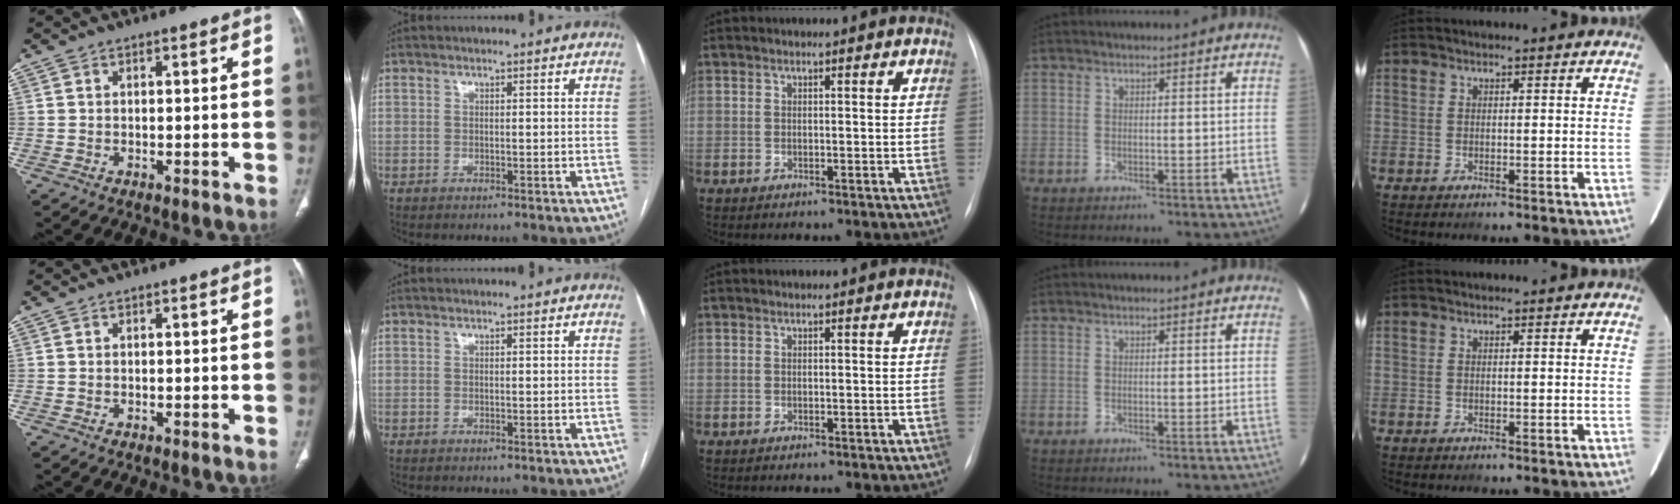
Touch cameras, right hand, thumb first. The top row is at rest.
{}